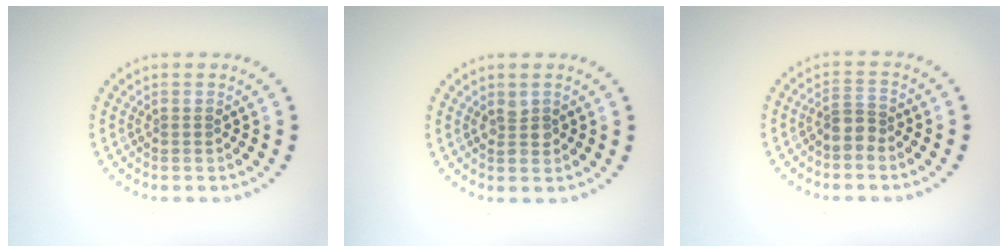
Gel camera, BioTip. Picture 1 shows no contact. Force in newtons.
{"total": 1.1, "press": 1.0, "slide": 0.2}
{"total": 2.0, "press": 1.6, "slide": 1.2}